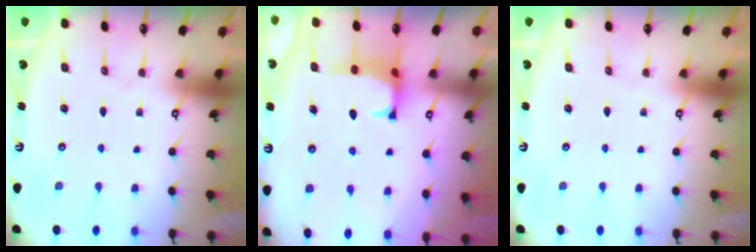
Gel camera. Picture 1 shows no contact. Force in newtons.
{"total": 1.3, "press": 1.2, "slide": 0.6}
{"total": 0.0}